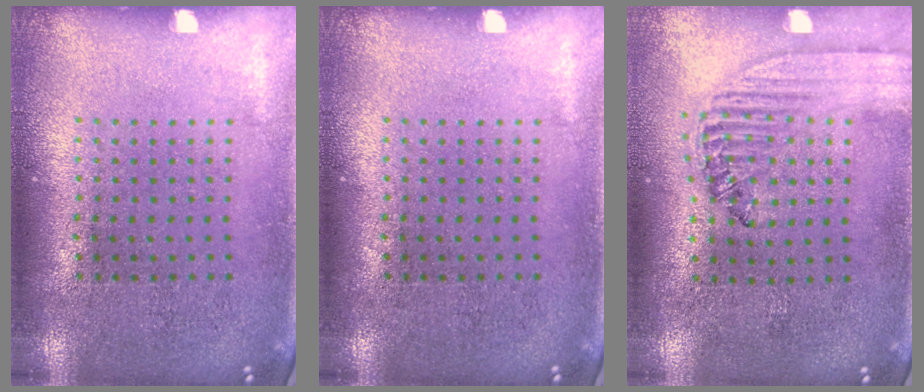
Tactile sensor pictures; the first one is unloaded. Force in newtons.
{"total": 0.0}
{"total": 1.6, "press": 1.4, "slide": 0.7}